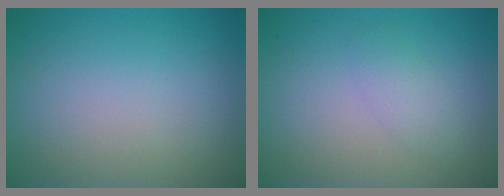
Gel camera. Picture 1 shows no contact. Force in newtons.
{"total": 1.6, "press": 1.6, "slide": 0.1}